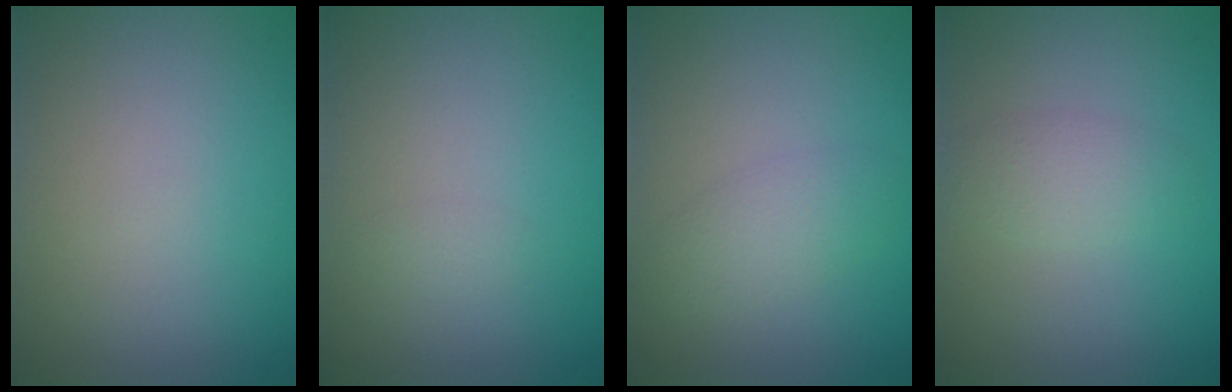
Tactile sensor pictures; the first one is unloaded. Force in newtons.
{"total": 0.6, "press": 0.6, "slide": 0.0}
{"total": 2.3, "press": 2.3, "slide": 0.1}
{"total": 2.0, "press": 2.0, "slide": 0.0}